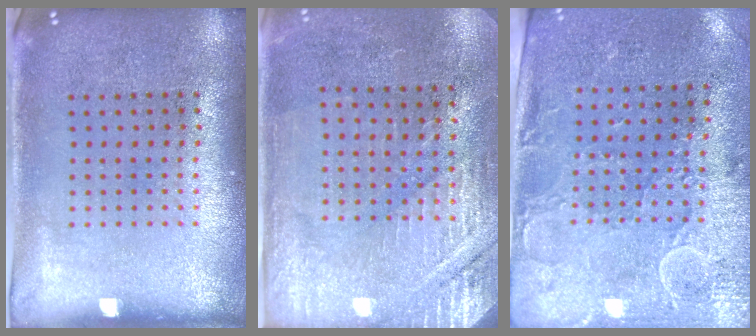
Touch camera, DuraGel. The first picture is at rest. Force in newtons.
{"total": 2.8, "press": 2.8, "slide": 0.5}
{"total": 2.9, "press": 2.5, "slide": 1.6}